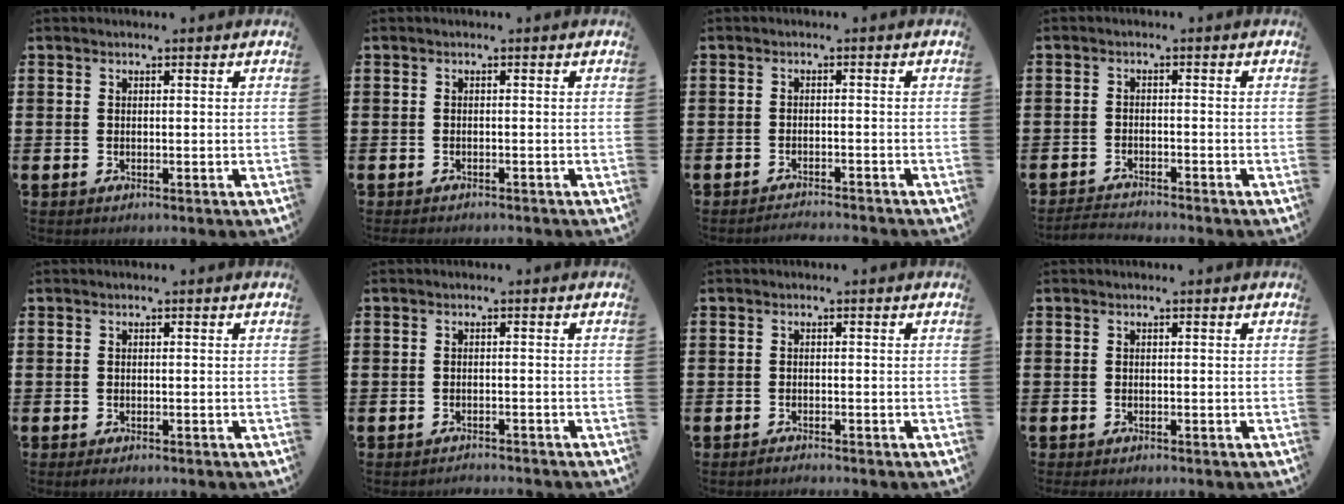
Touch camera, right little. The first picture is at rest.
{"total": 0.6, "force": [-0.6, 0.0, 0.0], "torque": [-0.001, -0.002, -0.012]}
{"total": 1.5, "force": [-1.5, -0.2, 0.0], "torque": [-0.002, 0.004, -0.030]}
{"total": 1.9, "force": [-1.9, -0.1, 0.1], "torque": [-0.003, 0.002, -0.040]}
{"total": 0.6, "force": [-0.3, 0.2, 0.4], "torque": [-0.008, 0.000, -0.007]}
{"total": 1.1, "force": [-1.1, -0.1, -0.1], "torque": [-0.001, 0.002, -0.023]}
{"total": 0.8, "force": [-0.8, 0.0, 0.1], "torque": [-0.004, -0.002, -0.017]}
{"total": 0.0}